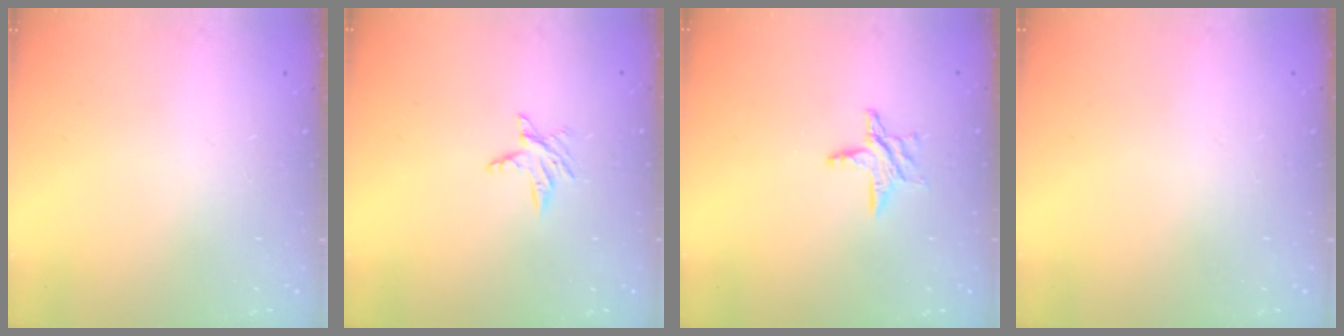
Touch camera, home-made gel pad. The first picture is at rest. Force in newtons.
{"total": 3.9, "press": 3.9, "slide": 0.5}
{"total": 6.9, "press": 6.9, "slide": 0.4}
{"total": 0.0}